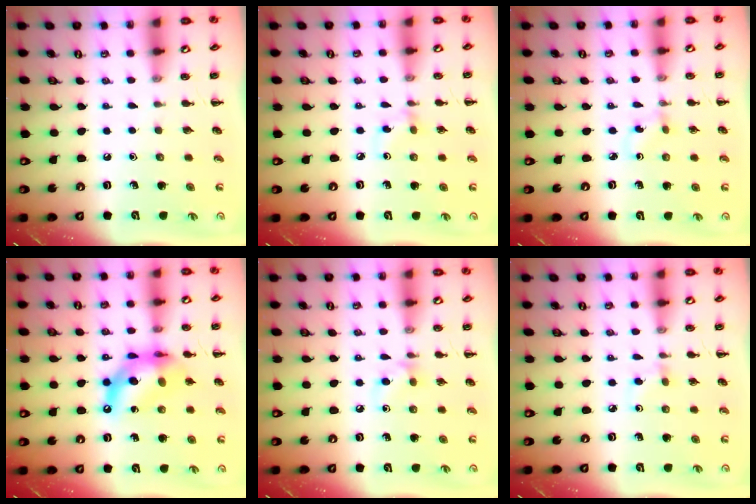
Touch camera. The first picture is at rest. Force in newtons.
{"total": 3.2, "press": 3.0, "slide": 1.2}
{"total": 1.0, "press": 0.8, "slide": 0.6}
{"total": 13.1, "press": 12.6, "slide": 3.6}
{"total": 6.3, "press": 6.1, "slide": 1.6}
{"total": 2.7, "press": 2.4, "slide": 1.2}